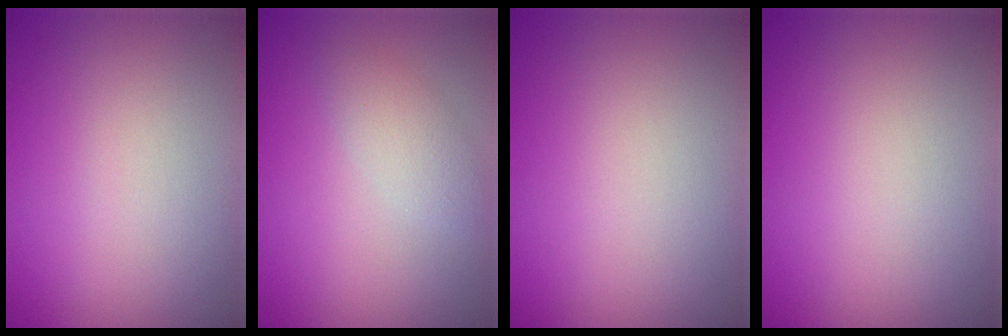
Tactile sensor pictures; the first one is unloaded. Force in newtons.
{"total": 1.9, "press": 1.9, "slide": 0.0}
{"total": 0.0}
{"total": 0.0}